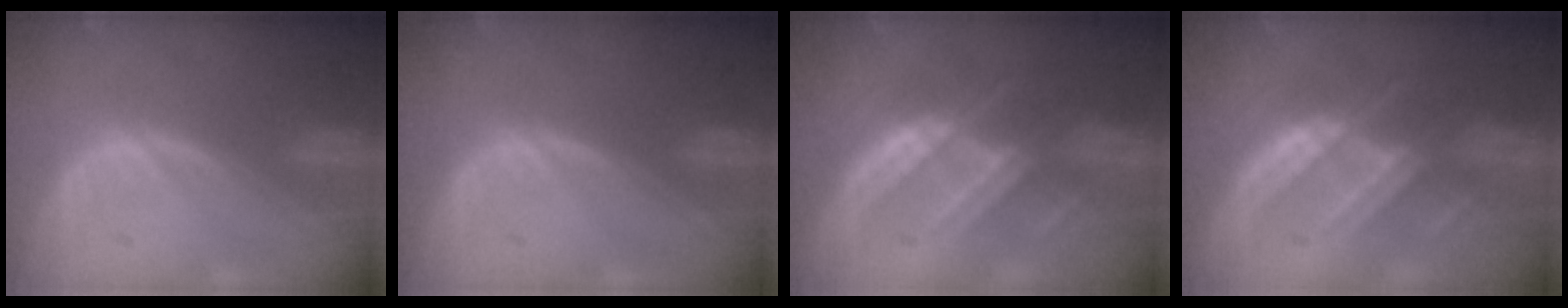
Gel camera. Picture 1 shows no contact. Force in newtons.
{"total": 0.0}
{"total": 7.4, "press": 7.2, "slide": 1.9}
{"total": 7.4, "press": 7.2, "slide": 1.9}